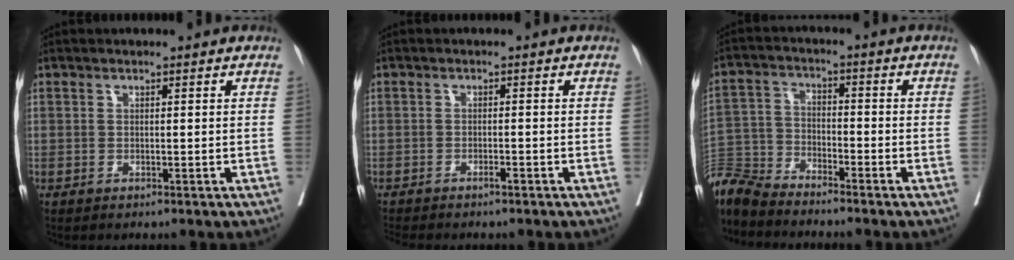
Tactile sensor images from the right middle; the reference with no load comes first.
{"total": 1.6, "force": [-1.4, -0.1, 0.7], "torque": [-0.016, -0.004, -0.024]}
{"total": 8.5, "force": [-8.4, 0.9, 1.5], "torque": [-0.038, -0.004, -0.170]}